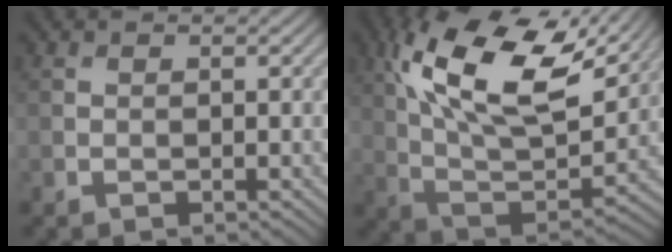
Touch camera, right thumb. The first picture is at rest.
{"total": 17.2, "force": [8.3, 7.5, 13.1], "torque": [-0.273, 0.004, 0.149]}